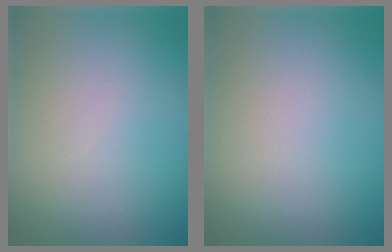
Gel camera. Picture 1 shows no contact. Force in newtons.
{"total": 0.0}